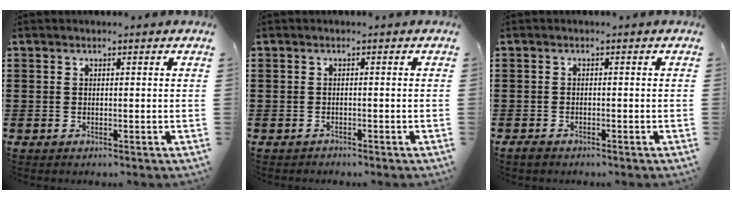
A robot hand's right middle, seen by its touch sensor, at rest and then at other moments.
{"total": 0.7, "force": [-0.6, 0.2, -0.1], "torque": [0.002, 0.003, -0.015]}
{"total": 0.9, "force": [-0.7, 0.4, 0.3], "torque": [-0.007, -0.002, -0.015]}